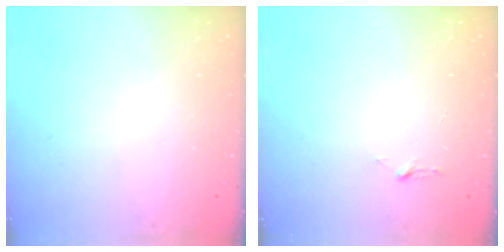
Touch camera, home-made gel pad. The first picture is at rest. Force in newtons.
{"total": 2.9, "press": 2.9, "slide": 0.3}